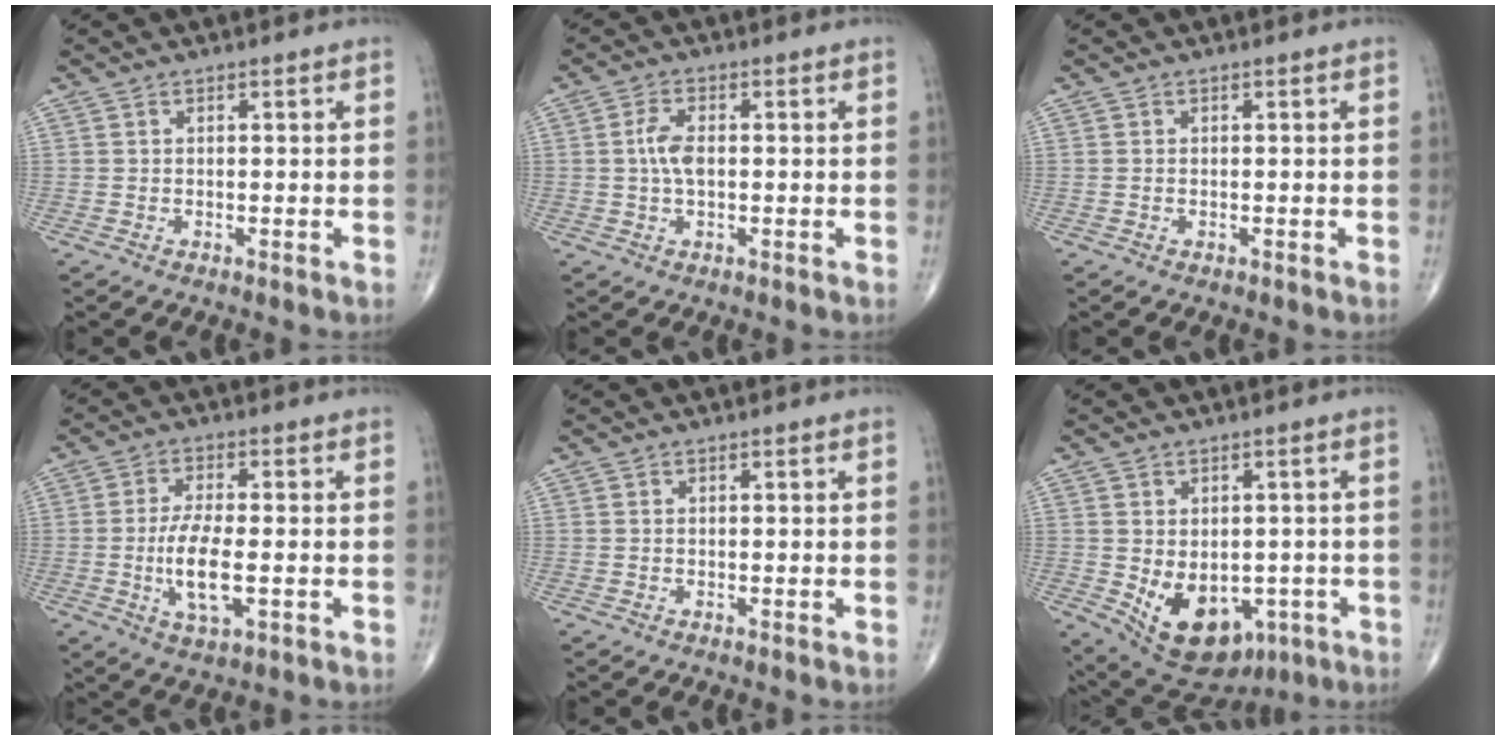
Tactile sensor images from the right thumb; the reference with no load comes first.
{"total": 4.1, "force": [0.1, 1.9, 3.6], "torque": [-0.080, 0.006, -0.002]}
{"total": 0.0}
{"total": 8.4, "force": [-1.5, 3.0, 7.7], "torque": [-0.156, -0.003, -0.026]}
{"total": 0.0}
{"total": 13.3, "force": [-3.7, 9.1, 9.0], "torque": [-0.110, 0.000, -0.030]}